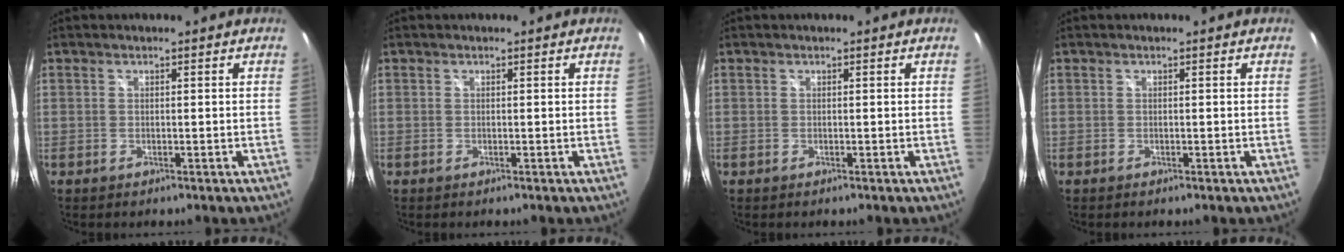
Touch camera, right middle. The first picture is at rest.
{"total": 0.0}
{"total": 0.0}
{"total": 0.0}